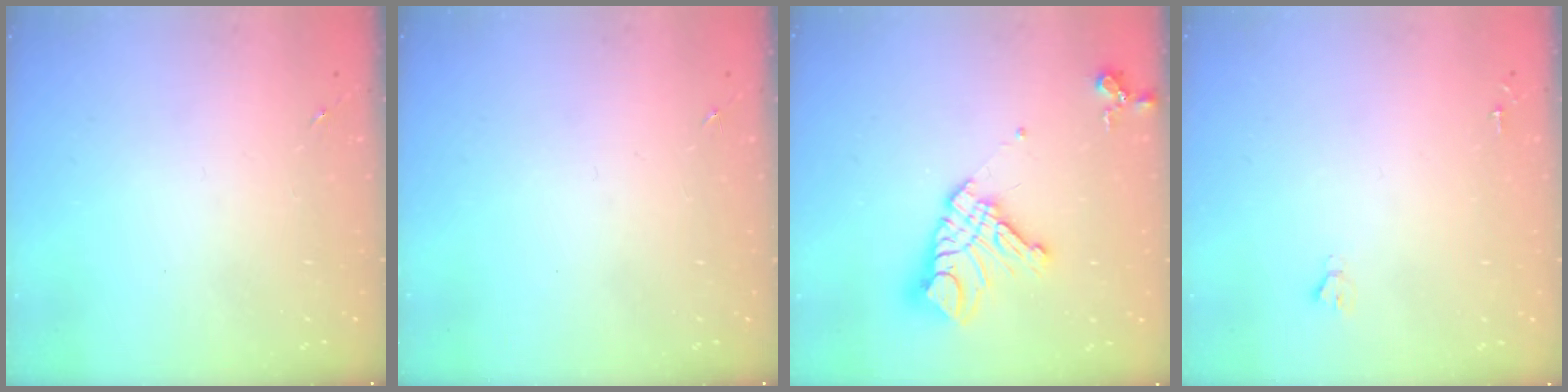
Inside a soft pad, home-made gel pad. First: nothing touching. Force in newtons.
{"total": 0.0}
{"total": 16.4, "press": 16.3, "slide": 2.1}
{"total": 1.9, "press": 1.9, "slide": 0.2}